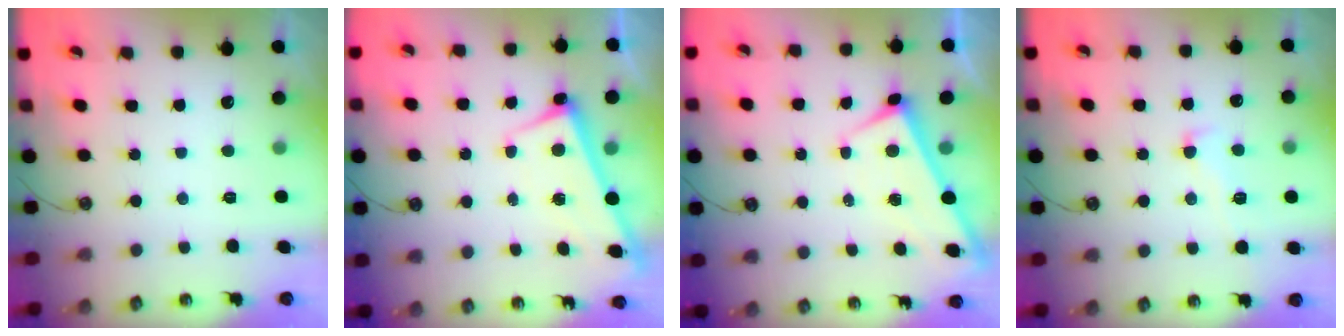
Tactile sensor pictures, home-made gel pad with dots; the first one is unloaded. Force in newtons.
{"total": 2.8, "press": 2.8, "slide": 0.3}
{"total": 1.7, "press": 1.7, "slide": 0.1}
{"total": 1.7, "press": 1.4, "slide": 0.9}